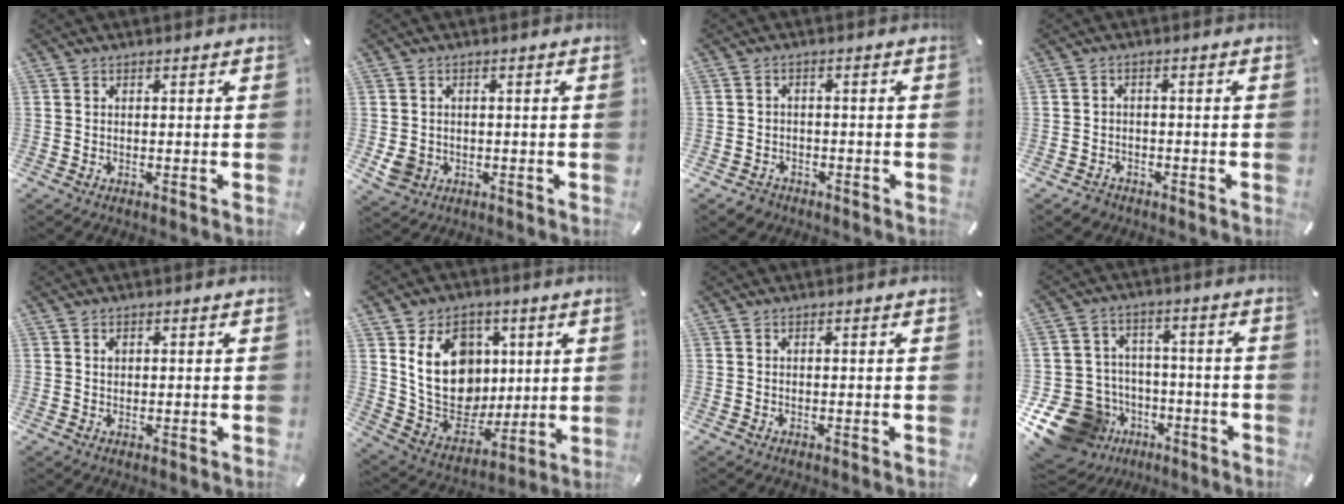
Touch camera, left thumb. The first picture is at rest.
{"total": 4.3, "force": [-0.5, 3.9, 1.6], "torque": [-0.035, 0.000, -0.009]}
{"total": 3.4, "force": [-2.0, 2.6, 0.6], "torque": [-0.016, 0.009, -0.043]}
{"total": 2.9, "force": [-1.9, 2.1, 0.6], "torque": [-0.008, 0.012, -0.040]}
{"total": 1.1, "force": [0.4, 0.9, 0.5], "torque": [-0.003, -0.001, 0.006]}
{"total": 18.5, "force": [4.2, 15.1, 9.8], "torque": [-0.161, -0.015, 0.089]}
{"total": 0.0}
{"total": 16.2, "force": [-7.2, 13.2, 6.2], "torque": [-0.119, 0.043, -0.103]}